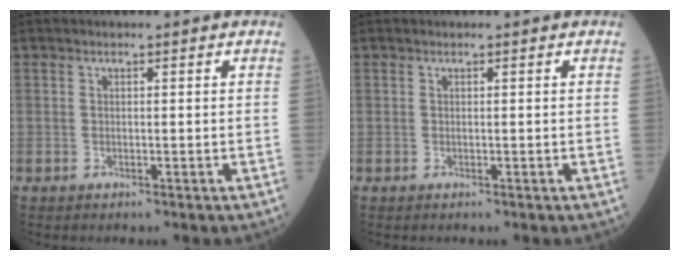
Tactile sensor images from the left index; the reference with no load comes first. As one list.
[{"total": 0.0}]